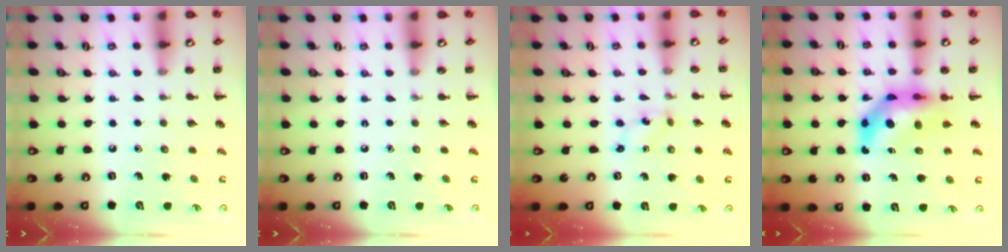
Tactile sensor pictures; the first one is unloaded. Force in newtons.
{"total": 0.0}
{"total": 0.6, "press": 0.5, "slide": 0.2}
{"total": 7.5, "press": 7.1, "slide": 2.3}